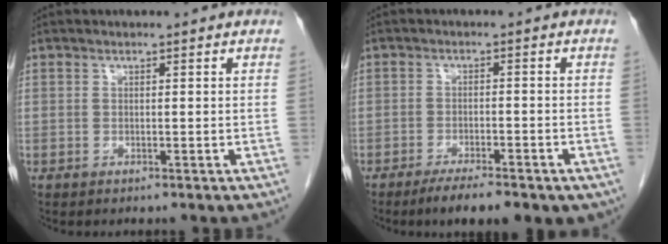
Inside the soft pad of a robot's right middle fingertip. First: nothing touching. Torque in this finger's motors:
{"motor_torque": [1.12, -0.88, 0.13, 0.04]}